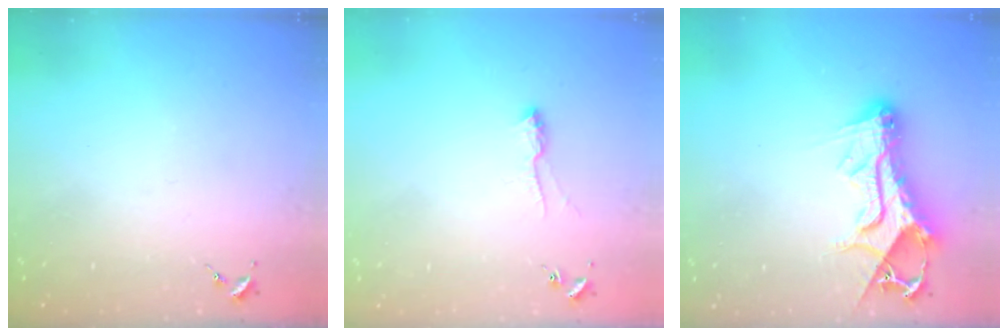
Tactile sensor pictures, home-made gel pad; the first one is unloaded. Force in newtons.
{"total": 5.7, "press": 5.7, "slide": 0.8}
{"total": 14.9, "press": 14.8, "slide": 1.5}